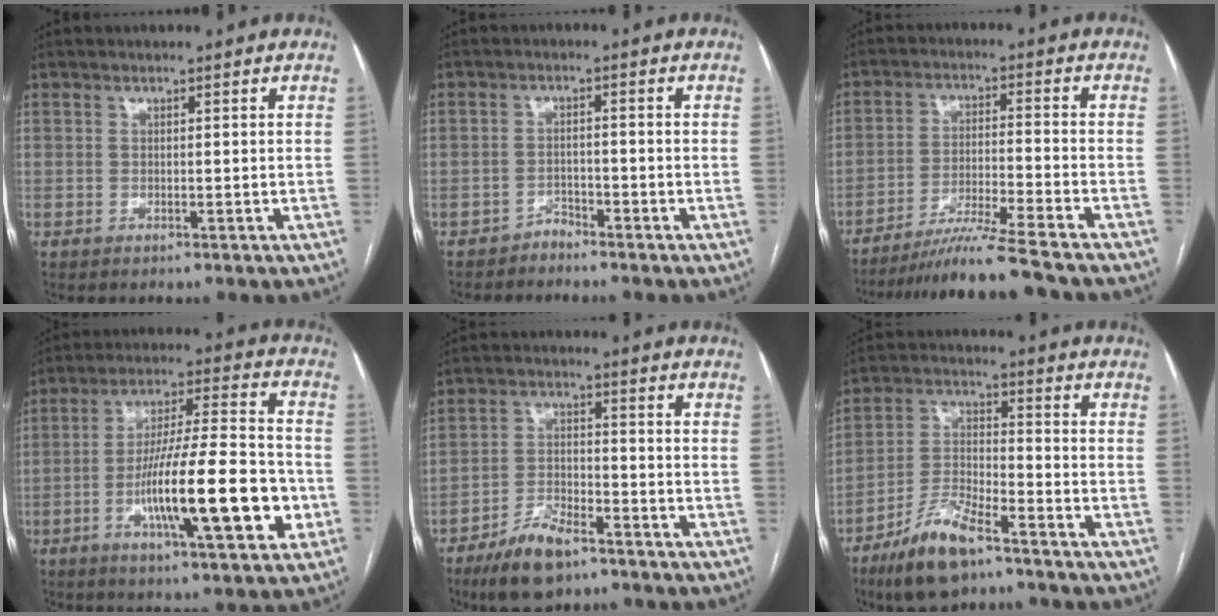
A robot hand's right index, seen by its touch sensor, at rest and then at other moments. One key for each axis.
{"total": 1.8, "fx": -1.8, "fy": 0.5, "fz": -0.1, "tx": 0.010, "ty": 0.001, "tz": -0.030}
{"total": 11.7, "fx": -10.1, "fy": -1.6, "fz": 5.6, "tx": -0.080, "ty": -0.027, "tz": -0.168}
{"total": 18.1, "fx": -5.2, "fy": 2.6, "fz": 17.1, "tx": -0.286, "ty": 0.003, "tz": -0.079}
{"total": 8.7, "fx": -6.3, "fy": 3.1, "fz": 5.2, "tx": -0.106, "ty": -0.008, "tz": -0.115}
{"total": 10.9, "fx": -7.7, "fy": 2.8, "fz": 7.2, "tx": -0.151, "ty": -0.015, "tz": -0.145}